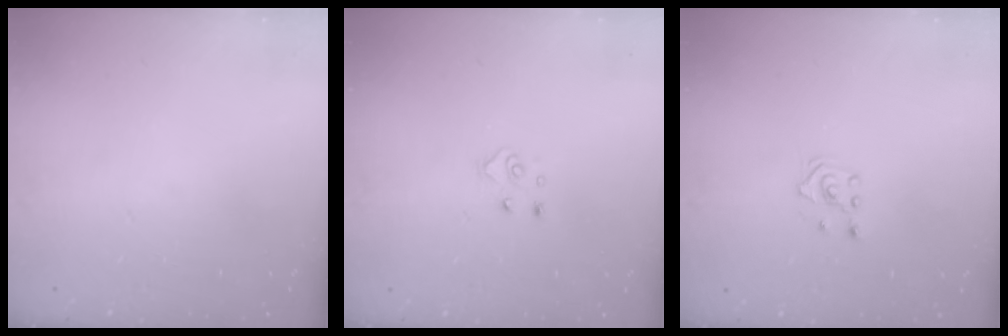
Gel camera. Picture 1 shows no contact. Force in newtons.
{"total": 4.8, "press": 4.8, "slide": 0.5}
{"total": 2.1, "press": 1.8, "slide": 0.9}